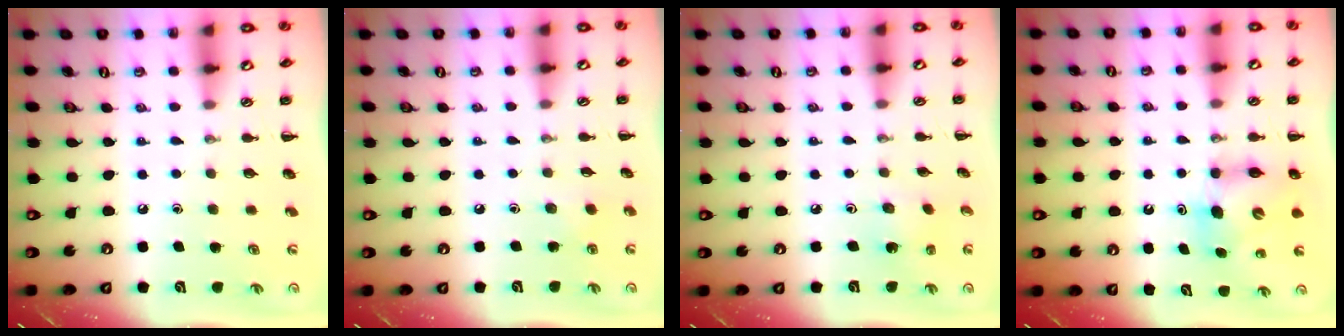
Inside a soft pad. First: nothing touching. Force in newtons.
{"total": 2.0, "press": 1.9, "slide": 0.7}
{"total": 1.8, "press": 1.7, "slide": 0.7}
{"total": 6.7, "press": 6.7, "slide": 0.6}